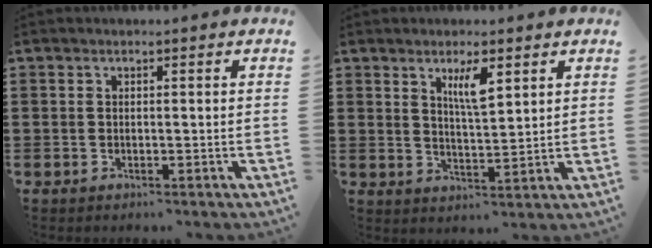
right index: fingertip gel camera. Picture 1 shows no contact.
{"total": 4.6, "force": [2.5, 1.1, 3.7], "torque": [-0.073, 0.003, 0.040]}